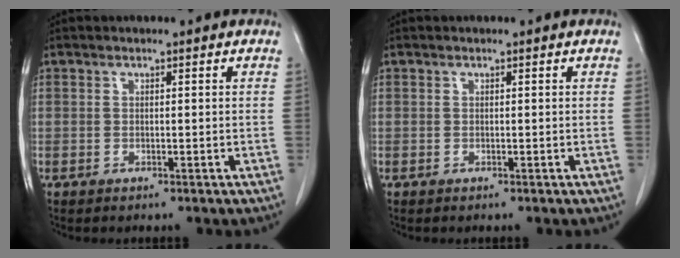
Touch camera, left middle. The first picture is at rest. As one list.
[{"total": 0.0}]